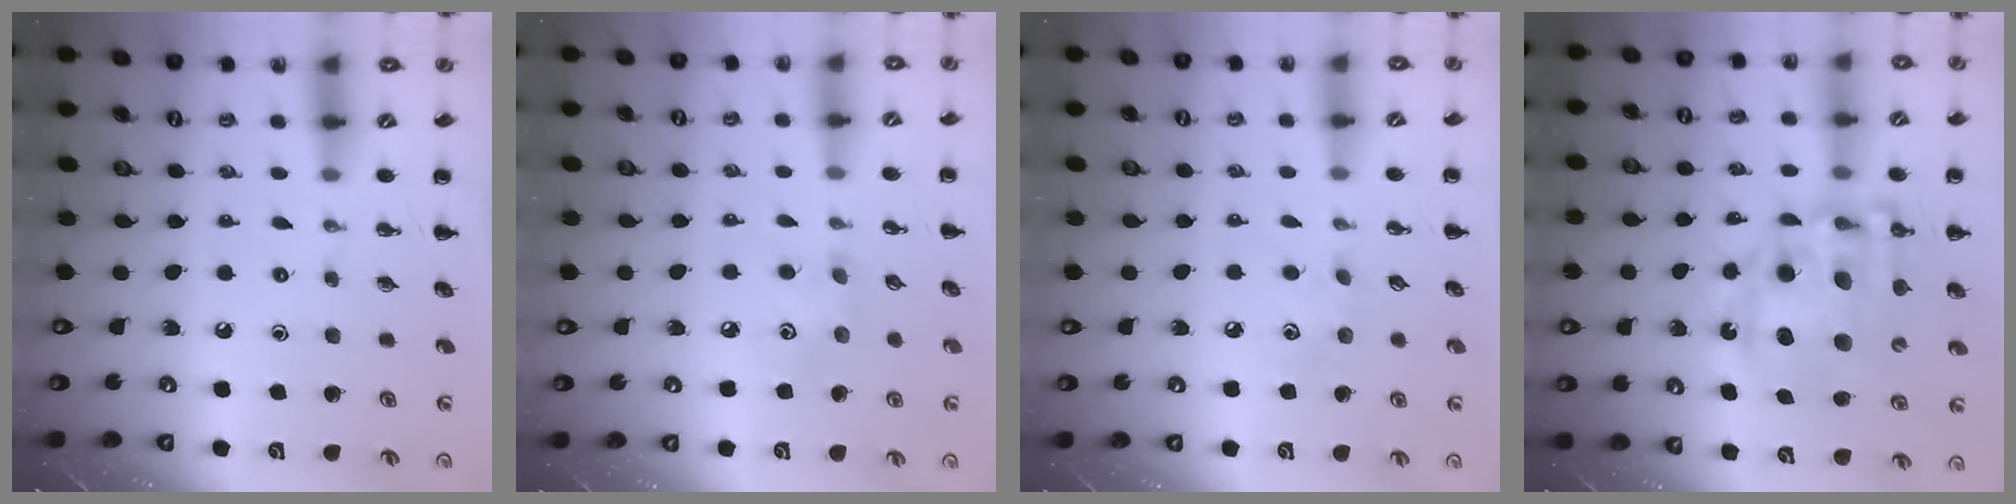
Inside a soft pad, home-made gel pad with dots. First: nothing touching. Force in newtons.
{"total": 3.7, "press": 3.7, "slide": 0.6}
{"total": 4.1, "press": 3.9, "slide": 1.1}
{"total": 18.2, "press": 17.7, "slide": 4.2}